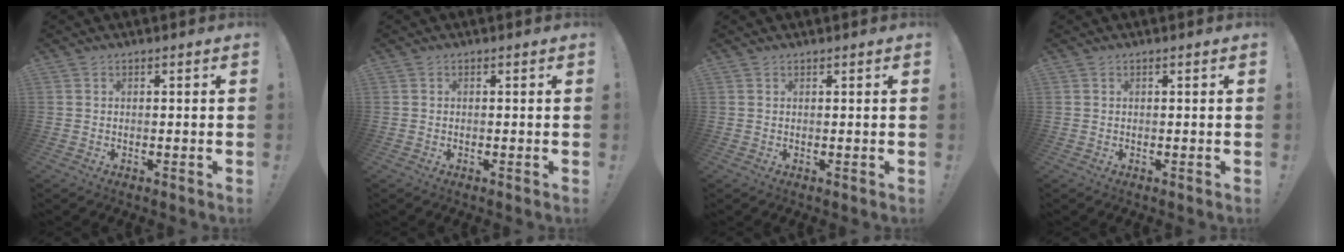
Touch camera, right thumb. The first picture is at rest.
{"total": 0.0}
{"total": 0.5, "force": [0.5, 0.1, -0.1], "torque": [0.009, -0.005, 0.009]}
{"total": 0.0}